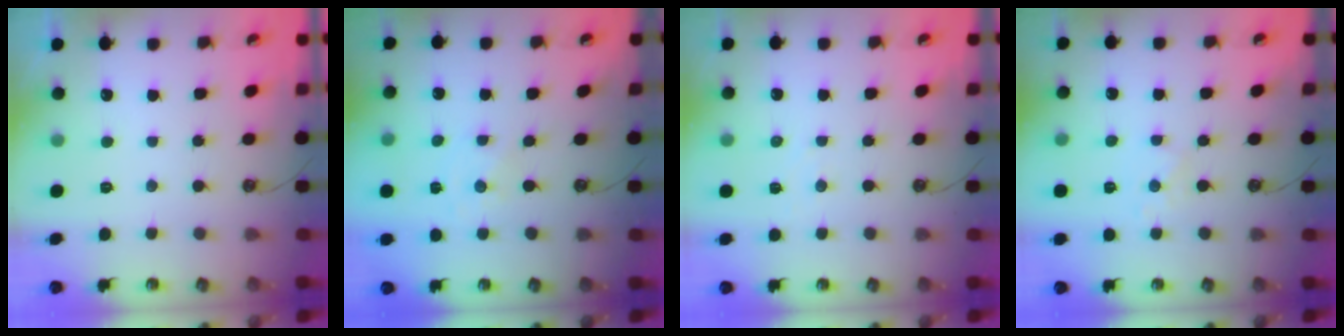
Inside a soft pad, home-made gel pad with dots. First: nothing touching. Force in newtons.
{"total": 0.0}
{"total": 4.1, "press": 4.0, "slide": 0.5}
{"total": 6.1, "press": 6.0, "slide": 0.7}